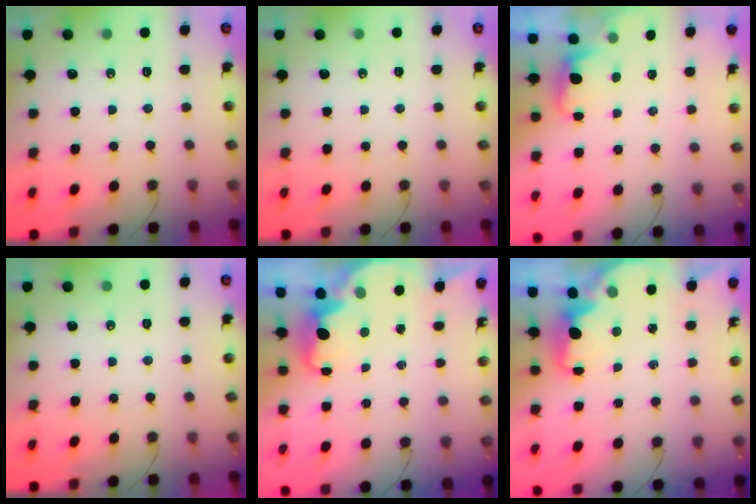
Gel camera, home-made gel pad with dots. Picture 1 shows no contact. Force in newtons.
{"total": 0.0}
{"total": 1.2, "press": 1.0, "slide": 0.7}
{"total": 0.0}
{"total": 2.7, "press": 2.7, "slide": 0.4}
{"total": 2.1, "press": 2.1, "slide": 0.5}